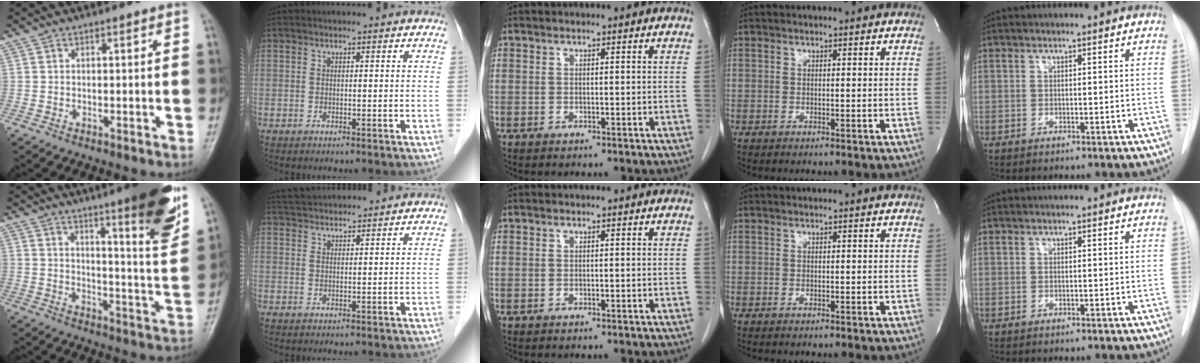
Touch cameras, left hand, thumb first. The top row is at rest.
{"thumb": {"total": 17.9, "force": [10.8, 2.4, 14.1], "torque": [-0.169, -0.060, 0.148]}, "index": {"total": 7.8, "force": [7.5, 0.7, 1.9], "torque": [-0.040, 0.038, 0.121]}}